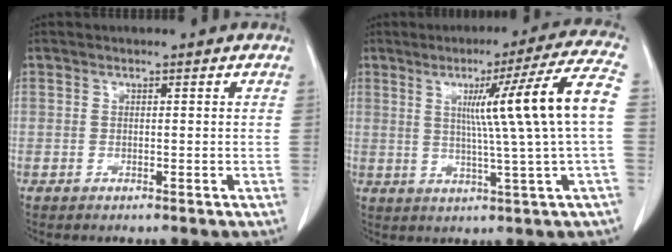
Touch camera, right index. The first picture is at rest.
{"total": 14.1, "force": [1.8, -2.4, 13.7], "torque": [-0.192, 0.005, 0.026]}